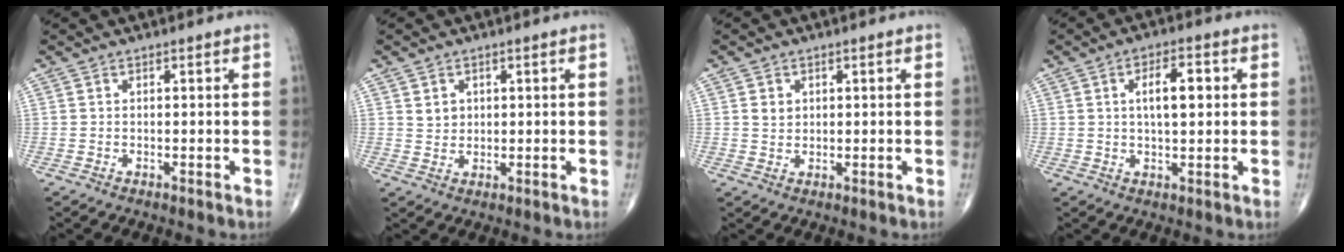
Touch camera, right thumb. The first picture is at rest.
{"total": 2.7, "force": [1.0, 2.2, 1.1], "torque": [-0.008, -0.007, 0.021]}
{"total": 2.3, "force": [0.7, 1.9, 1.1], "torque": [-0.011, -0.004, 0.015]}
{"total": 6.7, "force": [1.3, 2.8, 6.0], "torque": [-0.088, 0.004, 0.018]}